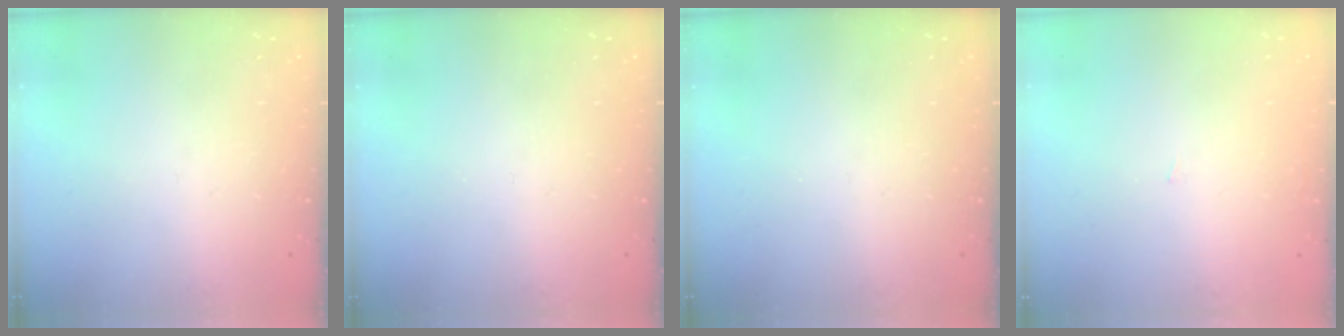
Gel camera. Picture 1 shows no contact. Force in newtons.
{"total": 0.0}
{"total": 0.0}
{"total": 0.9, "press": 0.9, "slide": 0.0}